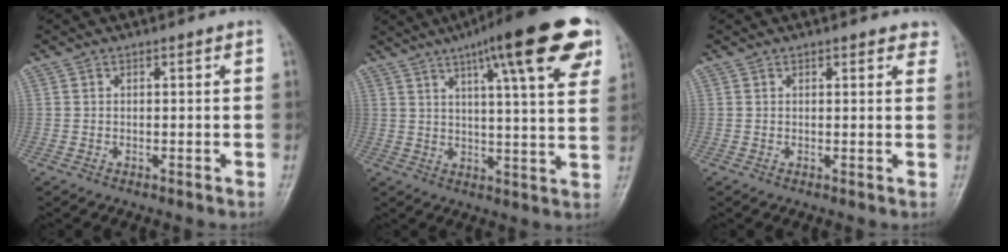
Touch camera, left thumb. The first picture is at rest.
{"total": 20.0, "force": [10.4, 4.0, 16.5], "torque": [-0.219, -0.016, 0.142]}
{"total": 2.7, "force": [2.0, 1.2, 1.5], "torque": [0.004, -0.003, 0.018]}